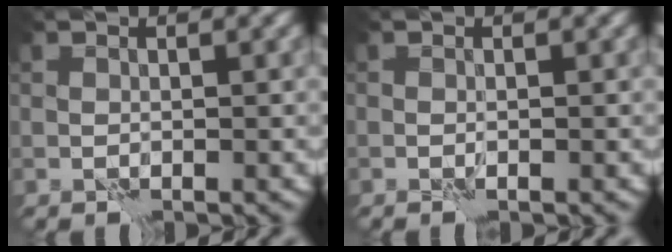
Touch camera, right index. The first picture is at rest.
{"total": 0.0}